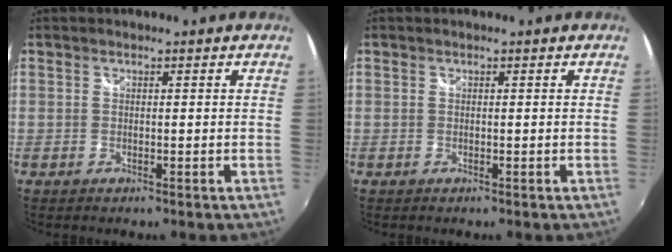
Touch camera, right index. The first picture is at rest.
{"total": 0.0}